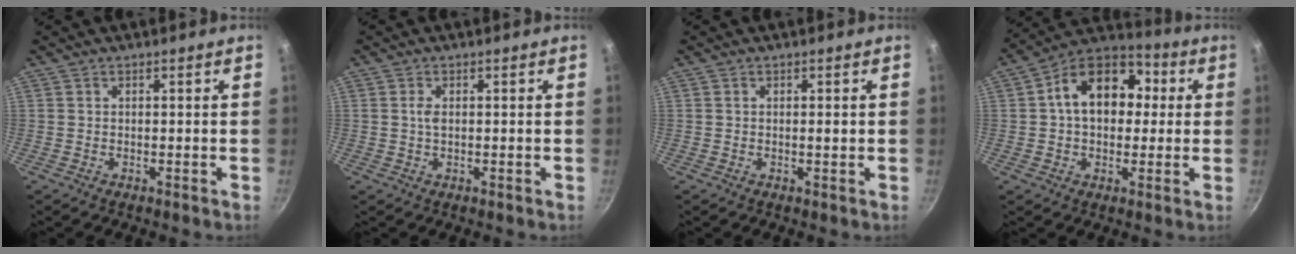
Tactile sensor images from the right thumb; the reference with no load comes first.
{"total": 1.6, "force": [0.2, 0.9, 1.4], "torque": [-0.027, 0.002, 0.004]}
{"total": 0.8, "force": [0.1, 0.3, 0.8], "torque": [-0.012, 0.001, 0.001]}
{"total": 15.9, "force": [2.4, 11.3, 11.0], "torque": [-0.132, 0.032, 0.017]}